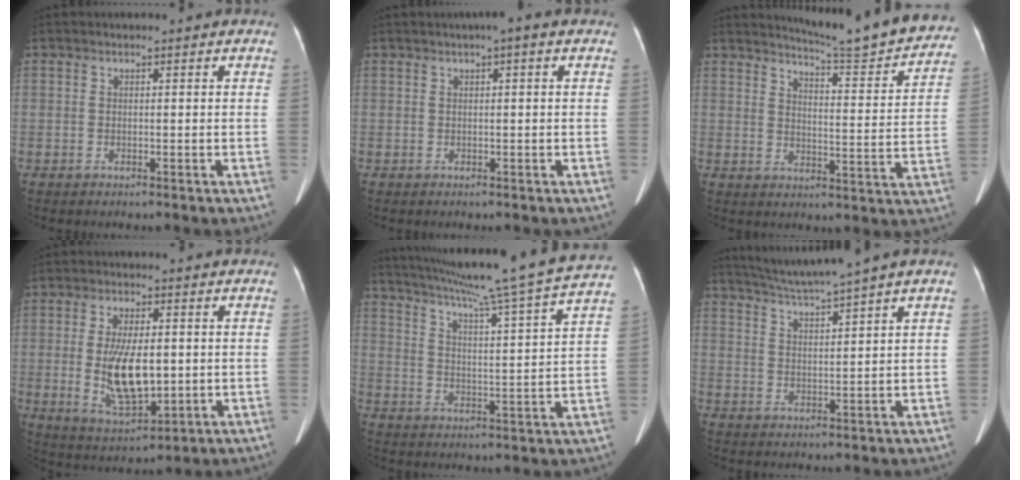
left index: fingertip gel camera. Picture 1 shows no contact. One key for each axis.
{"total": 1.6, "fx": 0.7, "fy": 0.1, "fz": 1.5, "tx": -0.026, "ty": 0.011, "tz": 0.006}
{"total": 16.8, "fx": 15.9, "fy": 0.8, "fz": 5.4, "tx": -0.077, "ty": -0.064, "tz": 0.192}
{"total": 10.0, "fx": -0.6, "fy": 3.9, "fz": 9.3, "tx": -0.186, "ty": -0.013, "tz": -0.001}
{"total": 23.8, "fx": 20.3, "fy": -1.9, "fz": 12.3, "tx": -0.208, "ty": -0.030, "tz": 0.275}
{"total": 7.5, "fx": 6.4, "fy": -2.0, "fz": 3.4, "tx": -0.063, "ty": 0.001, "tz": 0.112}